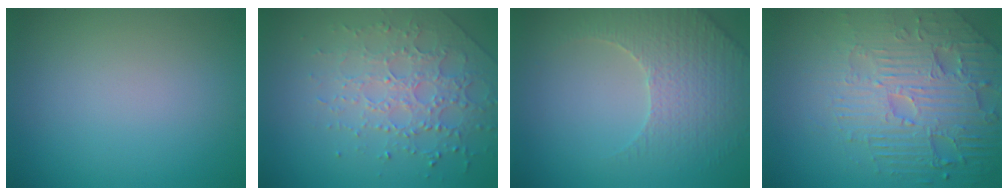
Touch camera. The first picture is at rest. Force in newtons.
{"total": 3.7, "press": 3.6, "slide": 1.1}
{"total": 3.8, "press": 3.7, "slide": 0.9}
{"total": 7.2, "press": 5.4, "slide": 4.7}